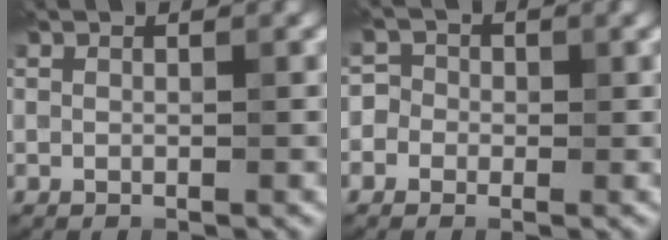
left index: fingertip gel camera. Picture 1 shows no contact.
{"total": 3.1, "force": [-0.7, 3.0, 0.7], "torque": [0.013, 0.016, -0.043]}